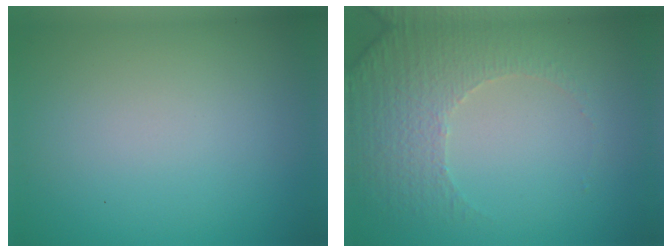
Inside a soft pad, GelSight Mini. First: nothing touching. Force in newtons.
{"total": 5.0, "press": 3.6, "slide": 3.5}